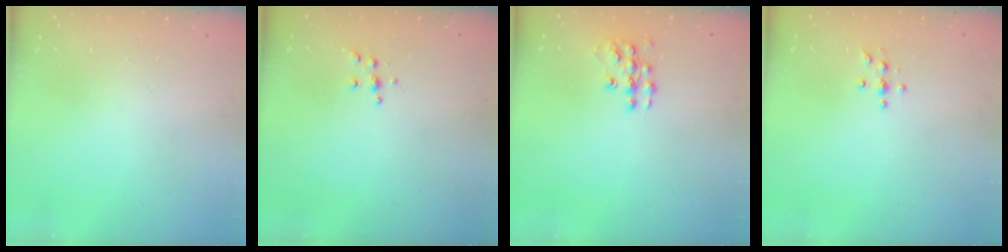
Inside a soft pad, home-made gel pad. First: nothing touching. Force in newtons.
{"total": 5.2, "press": 5.2, "slide": 0.6}
{"total": 10.0, "press": 10.0, "slide": 0.7}
{"total": 4.3, "press": 4.3, "slide": 0.5}